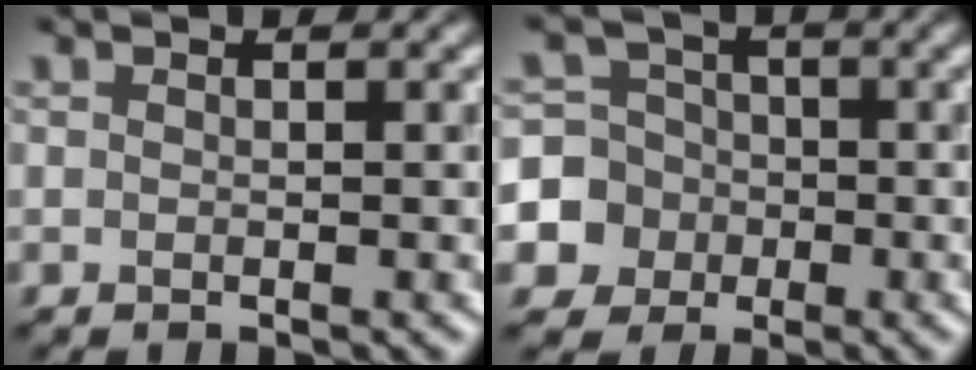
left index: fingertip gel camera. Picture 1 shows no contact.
{"total": 7.8, "force": [-2.4, 7.3, 1.2], "torque": [-0.024, -0.002, -0.072]}